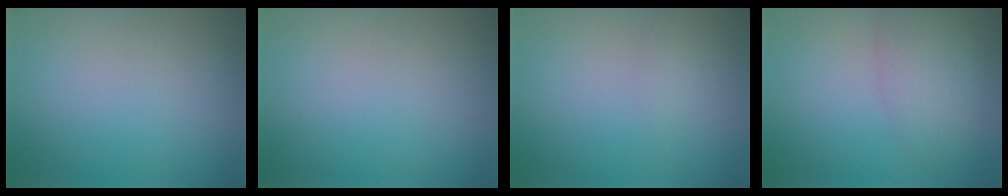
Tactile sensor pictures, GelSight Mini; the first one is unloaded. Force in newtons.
{"total": 0.0}
{"total": 0.8, "press": 0.7, "slide": 0.1}
{"total": 4.0, "press": 4.0, "slide": 0.2}